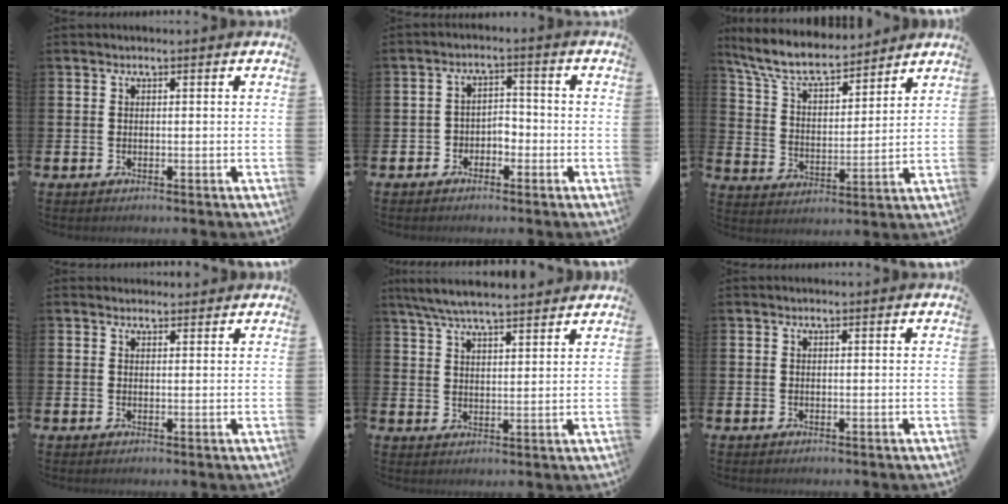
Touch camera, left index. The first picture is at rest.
{"total": 2.8, "force": [-2.0, 1.8, 0.7], "torque": [-0.026, 0.009, -0.044]}
{"total": 8.4, "force": [7.5, 2.1, 3.1], "torque": [-0.096, -0.042, 0.134]}
{"total": 1.4, "force": [1.3, 0.5, 0.0], "torque": [0.008, 0.001, 0.022]}
{"total": 6.5, "force": [6.2, 0.6, 2.0], "torque": [-0.054, -0.023, 0.113]}
{"total": 0.0}